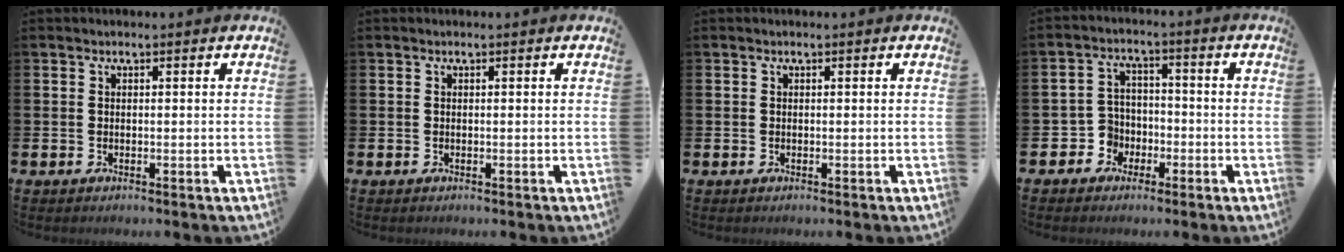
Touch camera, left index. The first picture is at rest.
{"total": 0.0}
{"total": 0.0}
{"total": 4.2, "force": [-2.0, 3.7, 0.4], "torque": [-0.026, 0.004, -0.042]}